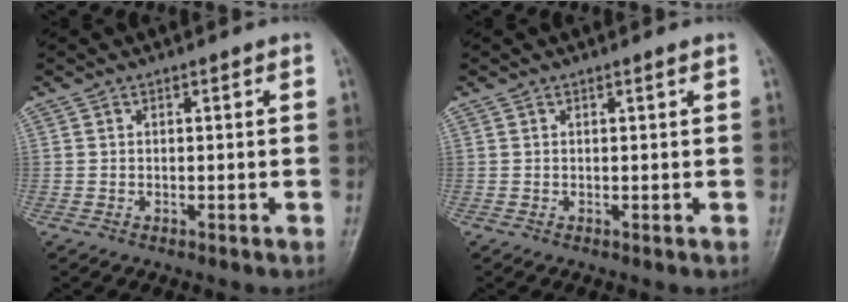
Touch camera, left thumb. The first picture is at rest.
{"total": 0.6, "force": [0.4, 0.0, 0.5], "torque": [-0.009, -0.001, 0.006]}